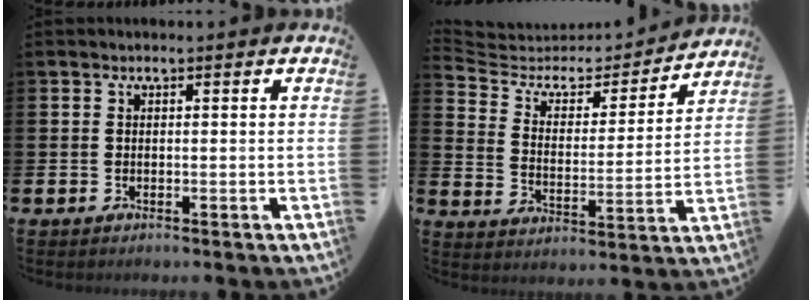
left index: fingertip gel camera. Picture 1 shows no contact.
{"total": 5.5, "force": [4.4, 2.7, 1.7], "torque": [-0.066, -0.033, 0.068]}